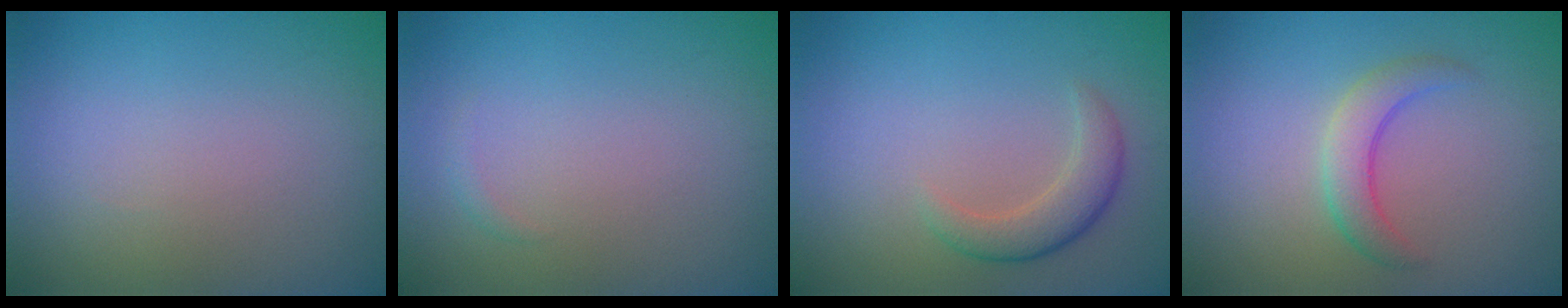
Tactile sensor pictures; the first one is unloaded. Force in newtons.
{"total": 0.5, "press": 0.5, "slide": 0.0}
{"total": 2.5, "press": 2.5, "slide": 0.1}
{"total": 2.9, "press": 2.9, "slide": 0.1}